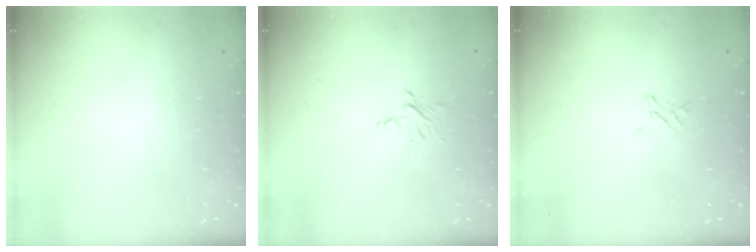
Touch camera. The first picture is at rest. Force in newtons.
{"total": 3.8, "press": 3.8, "slide": 0.3}
{"total": 1.6, "press": 1.6, "slide": 0.2}